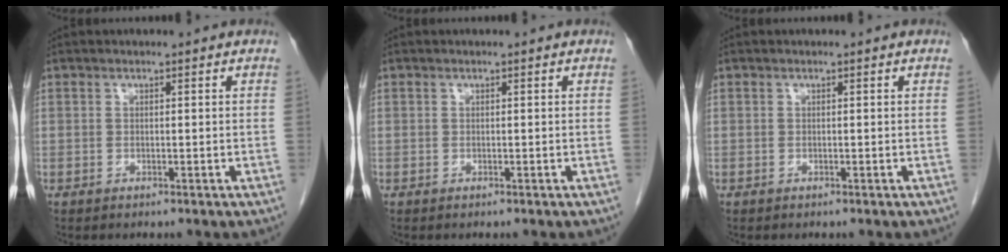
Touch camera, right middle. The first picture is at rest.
{"total": 0.0}
{"total": 0.0}